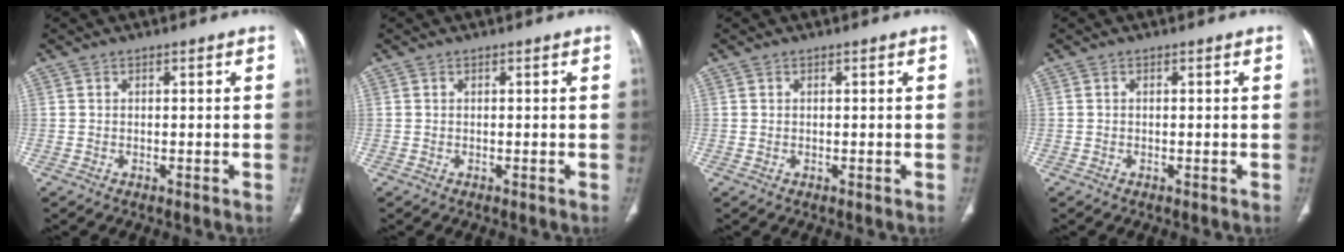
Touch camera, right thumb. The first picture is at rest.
{"total": 0.0}
{"total": 0.0}
{"total": 0.0}